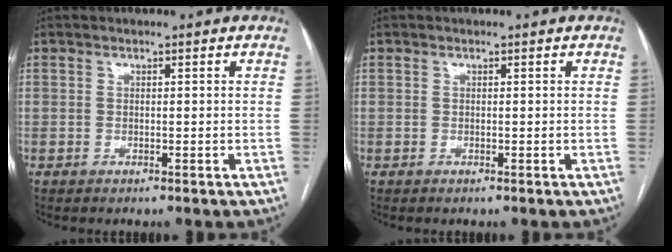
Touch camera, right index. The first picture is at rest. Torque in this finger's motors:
{"motor_torque": [0.00, 0.00, 0.00, 0.00]}